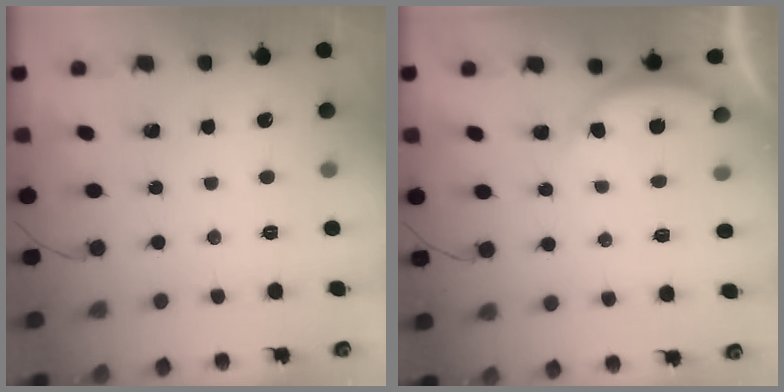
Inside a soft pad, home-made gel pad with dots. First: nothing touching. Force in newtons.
{"total": 3.9, "press": 3.9, "slide": 0.7}